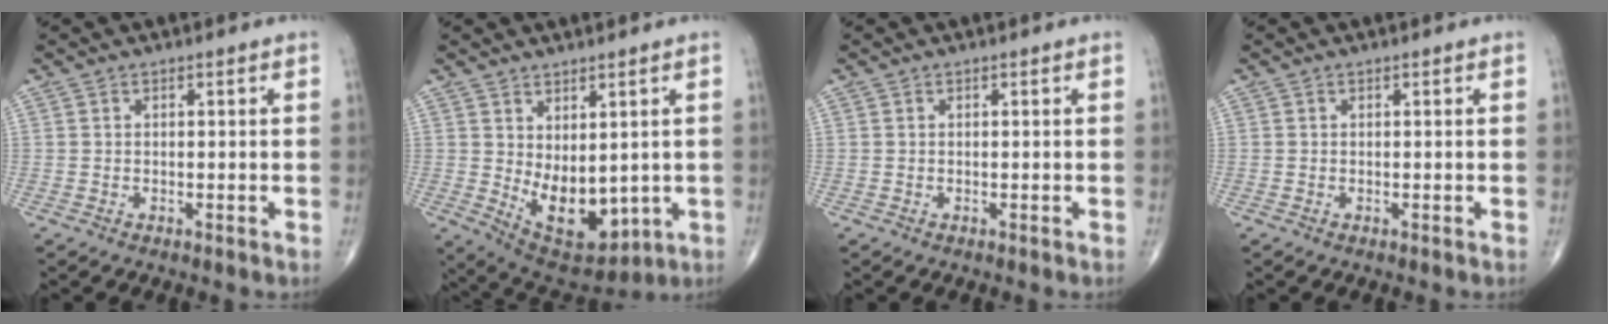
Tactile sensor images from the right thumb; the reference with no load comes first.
{"total": 11.7, "force": [-0.4, 6.6, 9.7], "torque": [-0.119, -0.021, 0.025]}
{"total": 0.0}
{"total": 0.0}